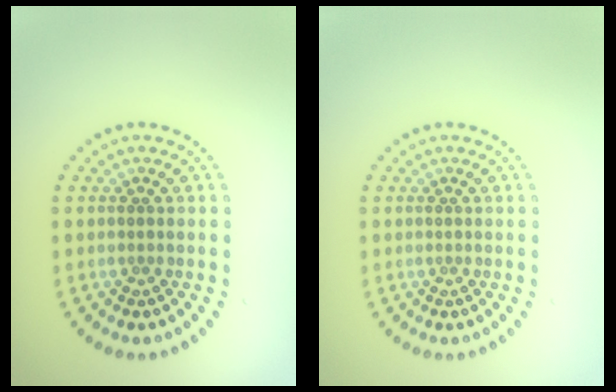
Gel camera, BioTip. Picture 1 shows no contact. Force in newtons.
{"total": 0.0}